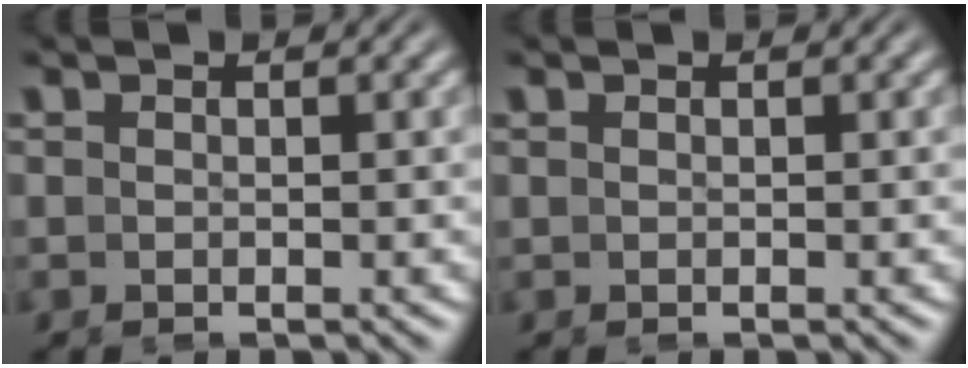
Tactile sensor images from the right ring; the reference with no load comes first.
{"total": 0.0}